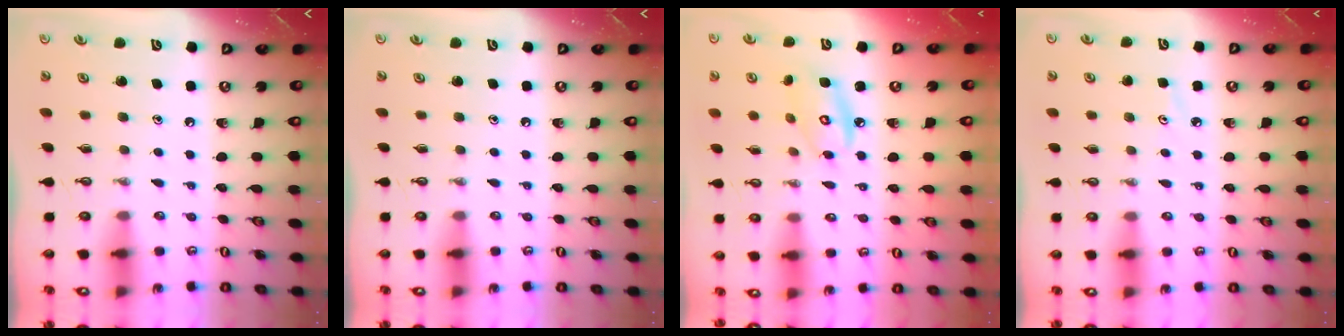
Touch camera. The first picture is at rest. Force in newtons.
{"total": 0.0}
{"total": 8.5, "press": 8.5, "slide": 0.5}
{"total": 2.8, "press": 2.8, "slide": 0.4}